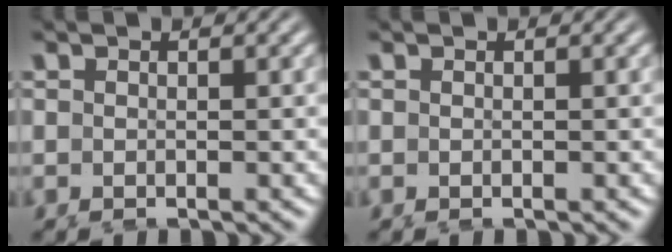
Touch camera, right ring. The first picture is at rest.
{"total": 0.0}